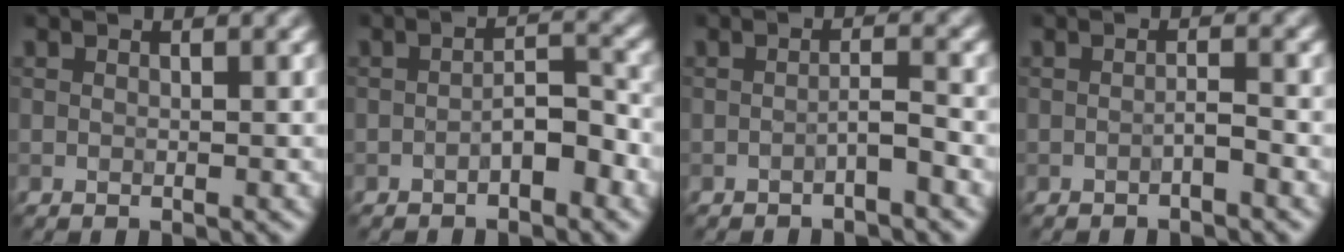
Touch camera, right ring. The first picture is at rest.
{"total": 2.6, "force": [-1.3, 0.9, 2.0], "torque": [-0.031, 0.010, -0.024]}
{"total": 1.4, "force": [-0.9, 0.1, 1.0], "torque": [-0.016, 0.006, -0.019]}
{"total": 1.0, "force": [-0.7, 0.1, 0.7], "torque": [-0.012, 0.004, -0.014]}